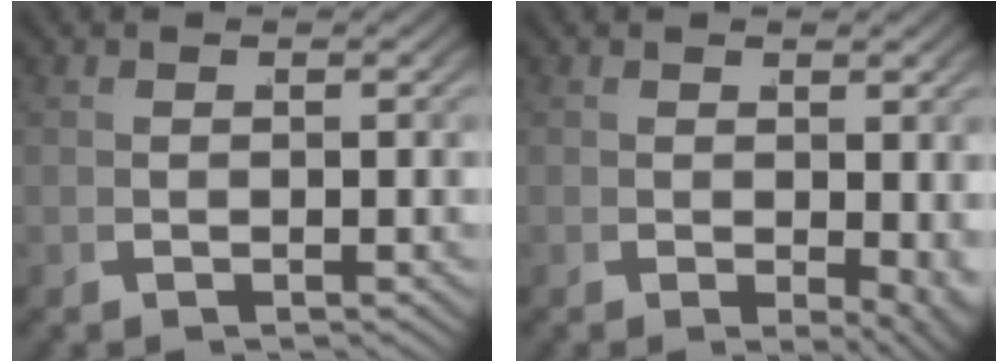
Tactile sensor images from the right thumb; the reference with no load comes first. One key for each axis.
{"total": 3.0, "fx": -0.1, "fy": 1.5, "fz": 2.5, "tx": -0.029, "ty": -0.018, "tz": 0.009}